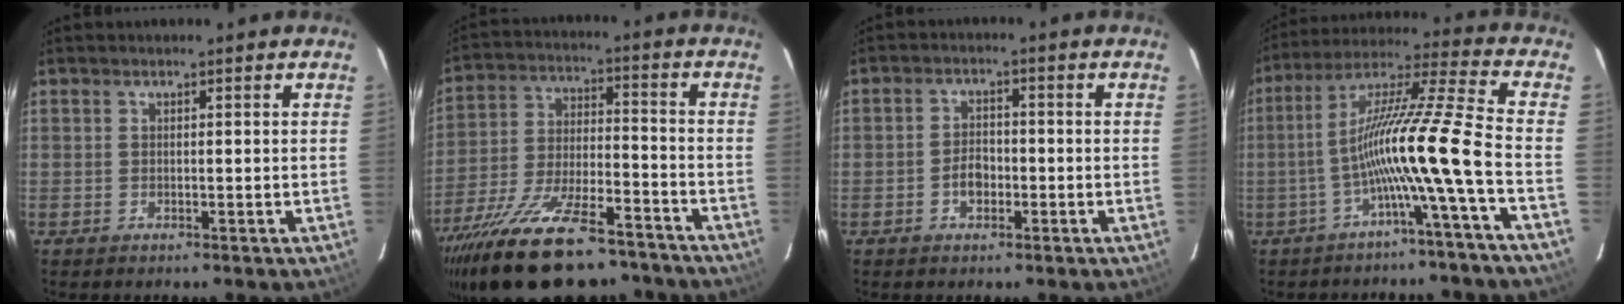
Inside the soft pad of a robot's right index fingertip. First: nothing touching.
{"total": 25.9, "force": [-19.8, 9.0, 13.9], "torque": [-0.269, -0.037, -0.302]}
{"total": 3.6, "force": [-1.4, 2.5, 2.2], "torque": [-0.041, 0.006, -0.022]}
{"total": 13.5, "force": [-5.2, -2.5, 12.2], "torque": [-0.211, 0.002, -0.098]}